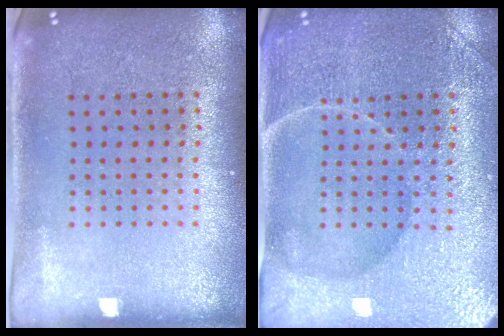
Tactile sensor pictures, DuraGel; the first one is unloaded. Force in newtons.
{"total": 4.6, "press": 4.4, "slide": 1.1}